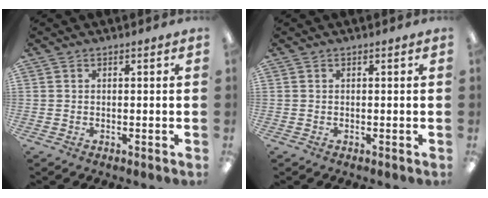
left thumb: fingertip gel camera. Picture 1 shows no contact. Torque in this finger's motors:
{"motor_torque": [0.00, 0.00, 0.01, -0.01, 0.00]}